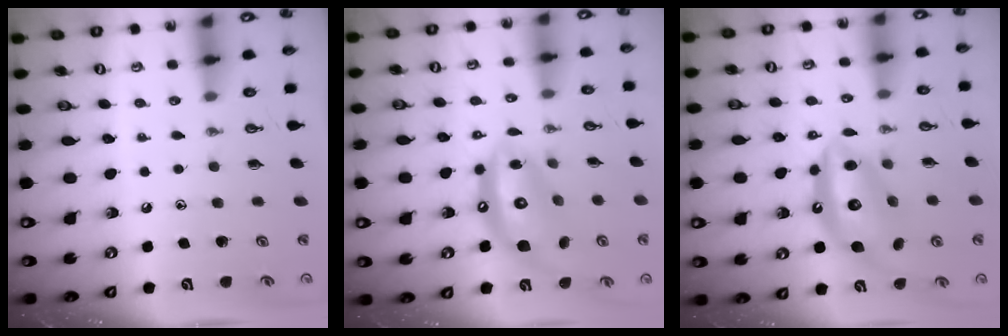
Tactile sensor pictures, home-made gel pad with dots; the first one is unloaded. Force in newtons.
{"total": 14.2, "press": 14.1, "slide": 1.2}
{"total": 14.6, "press": 14.6, "slide": 1.2}